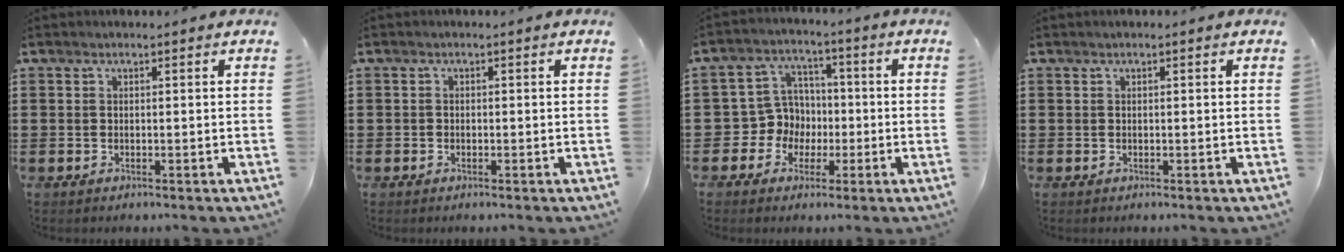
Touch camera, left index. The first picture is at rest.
{"total": 0.6, "force": [-0.4, 0.5, 0.1], "torque": [-0.004, 0.001, -0.009]}
{"total": 6.8, "force": [-0.5, 6.7, 1.4], "torque": [-0.063, 0.007, -0.009]}
{"total": 0.0}